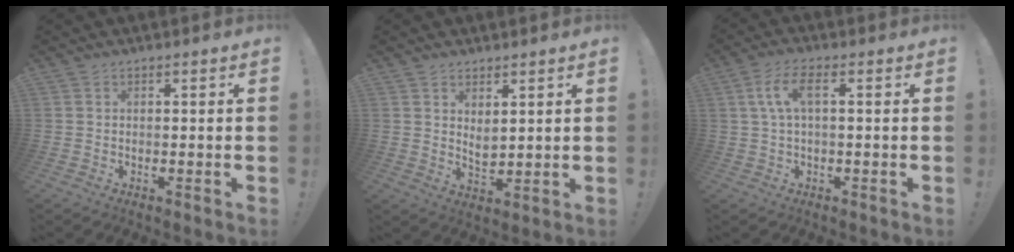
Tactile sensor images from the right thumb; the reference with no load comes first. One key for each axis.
{"total": 4.0, "fx": 2.8, "fy": 1.9, "fz": 2.1, "tx": -0.026, "ty": -0.022, "tz": 0.050}
{"total": 6.9, "fx": 1.0, "fy": 2.3, "fz": 6.4, "tx": -0.131, "ty": 0.005, "tz": 0.016}